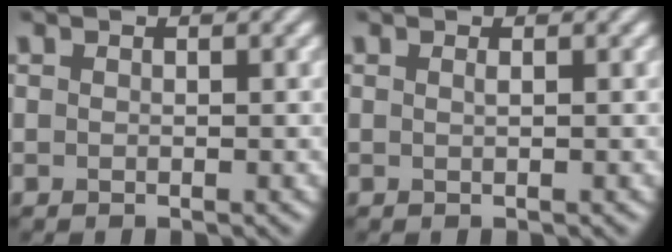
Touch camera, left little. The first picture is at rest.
{"total": 0.5, "force": [0.2, 0.2, 0.4], "torque": [-0.005, 0.002, 0.003]}